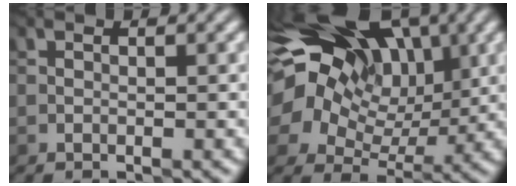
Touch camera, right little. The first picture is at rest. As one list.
[{"total": 16.8, "force": [5.9, 12.5, 9.6], "torque": [-0.186, 0.046, 0.087]}]